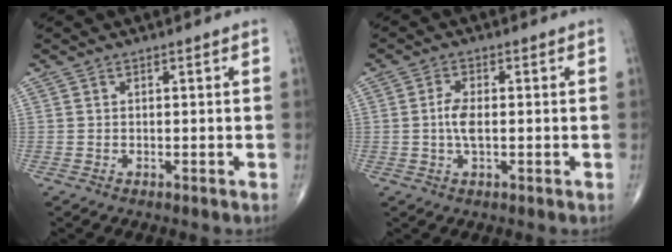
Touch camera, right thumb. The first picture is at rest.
{"total": 3.8, "force": [-0.2, 1.6, 3.5], "torque": [-0.073, 0.000, -0.007]}